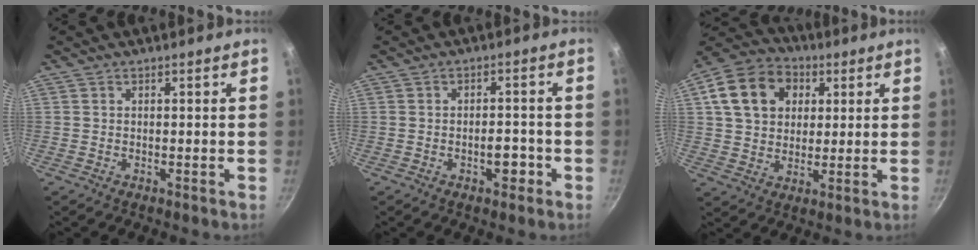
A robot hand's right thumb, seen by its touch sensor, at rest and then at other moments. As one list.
[{"total": 3.8, "force": [-1.6, 2.1, 2.7], "torque": [-0.021, 0.014, -0.023]}, {"total": 15.1, "force": [4.4, 11.7, 8.5], "torque": [-0.131, 0.015, 0.064]}]